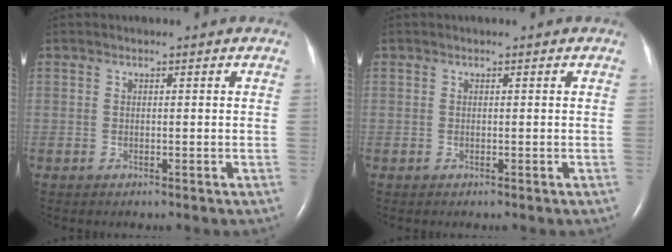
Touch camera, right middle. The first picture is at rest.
{"total": 0.0}